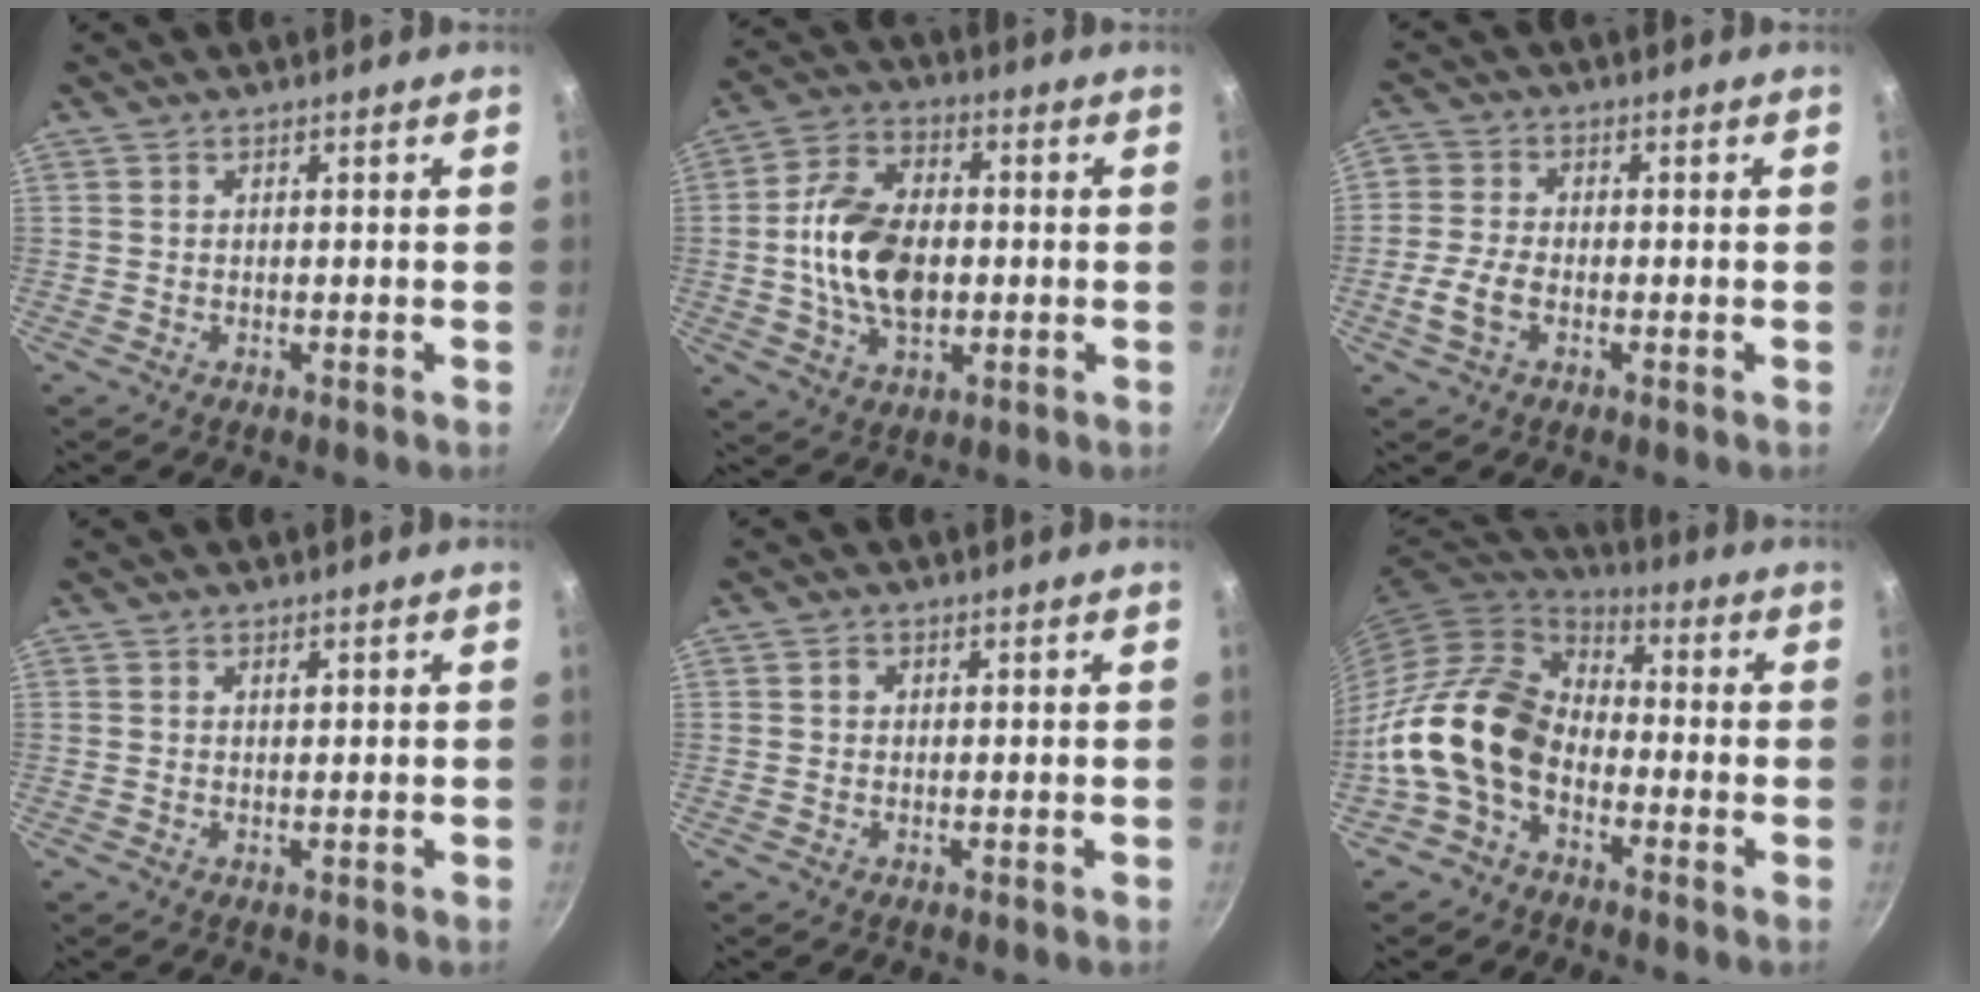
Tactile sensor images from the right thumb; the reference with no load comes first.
{"total": 15.1, "force": [-0.5, 9.6, 11.6], "torque": [-0.192, 0.017, -0.017]}
{"total": 6.2, "force": [-1.9, 4.1, 4.3], "torque": [-0.089, 0.017, -0.046]}
{"total": 0.7, "force": [0.4, 0.3, 0.5], "torque": [-0.006, 0.000, 0.006]}
{"total": 1.1, "force": [0.2, 1.0, 0.4], "torque": [-0.003, 0.004, 0.001]}
{"total": 15.3, "force": [-4.7, 10.4, 10.2], "torque": [-0.163, 0.052, -0.114]}